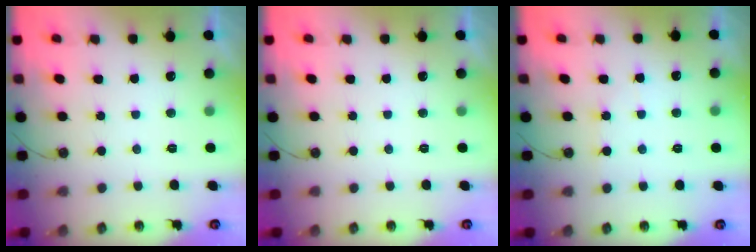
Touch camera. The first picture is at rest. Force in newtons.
{"total": 0.0}
{"total": 3.2, "press": 3.1, "slide": 0.4}